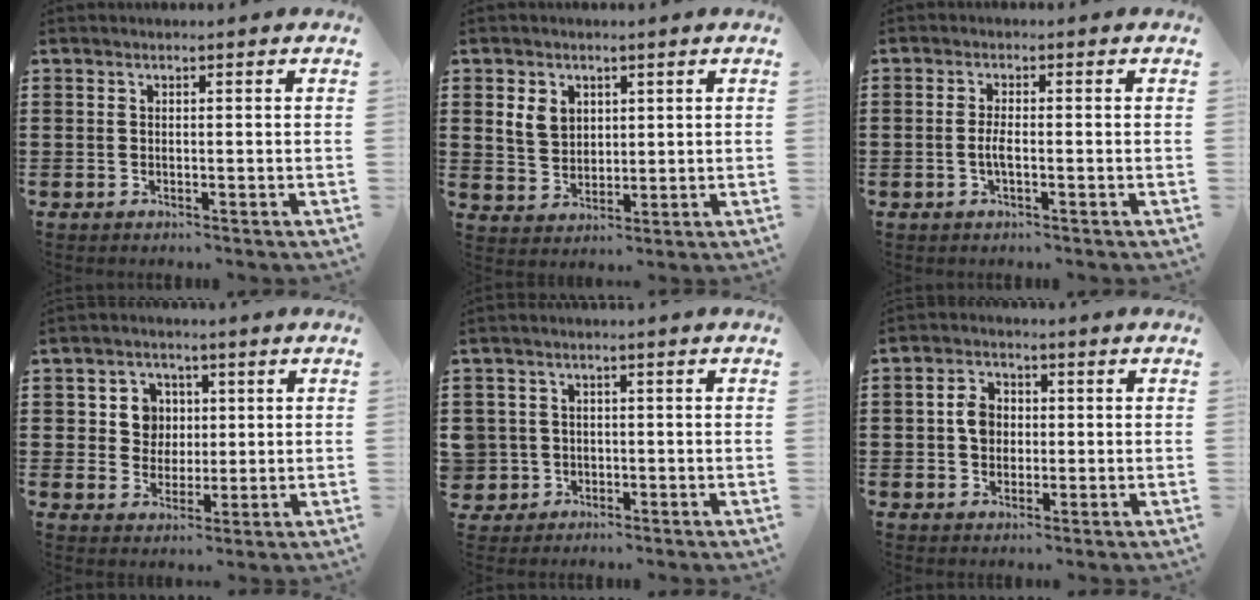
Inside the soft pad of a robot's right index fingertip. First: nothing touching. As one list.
[{"total": 4.6, "force": [1.8, 3.7, 2.0], "torque": [-0.053, 0.014, 0.033]}, {"total": 2.4, "force": [-0.6, 0.4, 2.2], "torque": [-0.049, -0.004, -0.012]}, {"total": 5.4, "force": [1.2, 5.0, 1.7], "torque": [-0.049, 0.014, 0.018]}, {"total": 3.0, "force": [-0.4, 3.0, 0.1], "torque": [-0.026, 0.006, -0.015]}, {"total": 4.4, "force": [0.1, 3.5, 2.7], "torque": [-0.061, 0.014, 0.000]}]